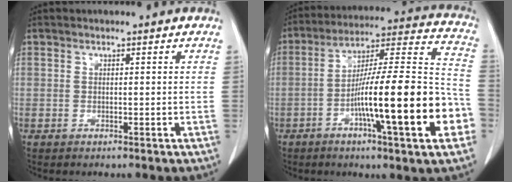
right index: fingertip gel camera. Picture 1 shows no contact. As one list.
[{"total": 22.4, "force": [-6.9, 1.8, 21.3], "torque": [-0.287, 0.010, -0.107]}]